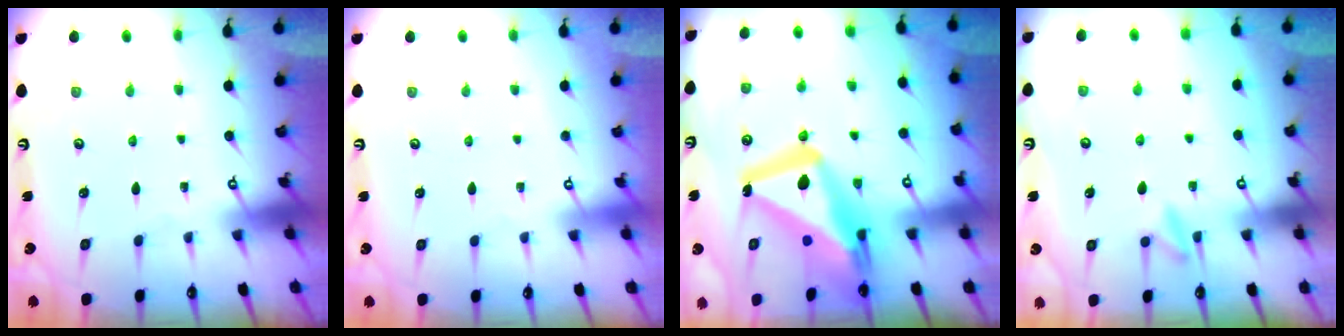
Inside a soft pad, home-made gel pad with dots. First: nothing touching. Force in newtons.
{"total": 3.9, "press": 3.9, "slide": 0.1}
{"total": 19.9, "press": 19.8, "slide": 2.0}
{"total": 7.8, "press": 7.7, "slide": 1.5}